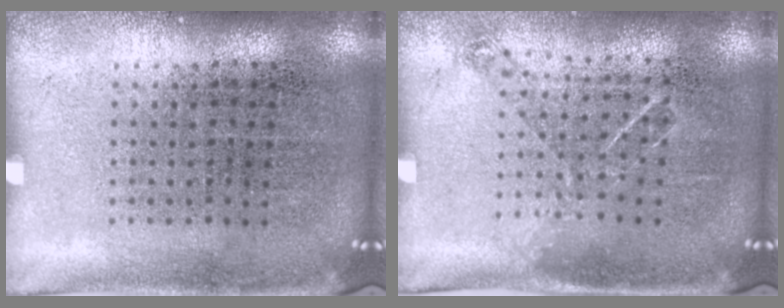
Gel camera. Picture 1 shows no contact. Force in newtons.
{"total": 0.8, "press": 0.8, "slide": 0.2}